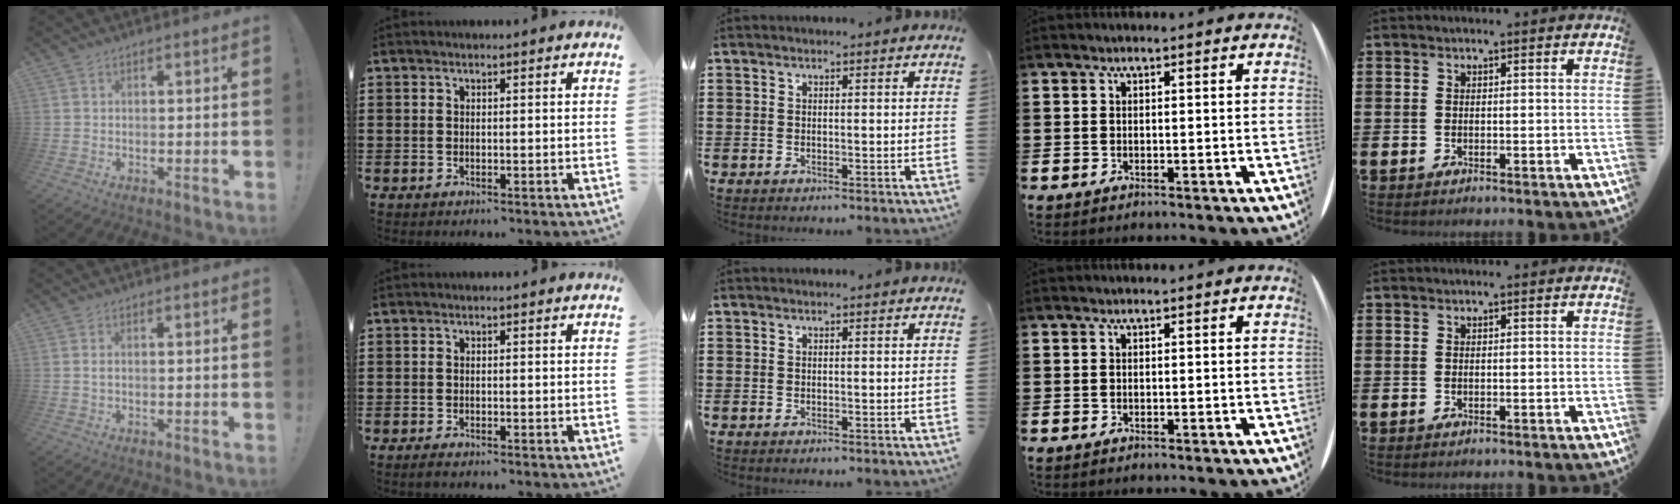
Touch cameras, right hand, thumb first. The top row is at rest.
{"thumb": {"total": 1.1, "force": [0.2, 0.4, 1.0], "torque": [-0.021, 0.003, 0.003]}, "index": {"total": 0.7, "force": [-0.6, 0.1, 0.2], "torque": [-0.006, -0.005, -0.012]}}